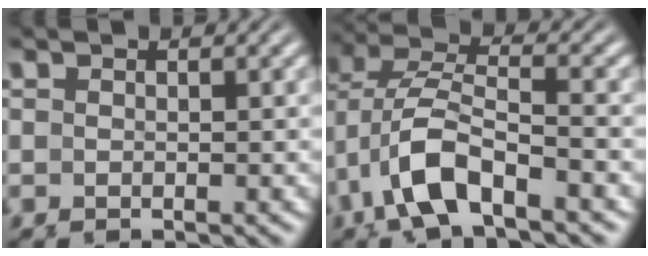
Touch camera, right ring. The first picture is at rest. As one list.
[{"total": 5.1, "force": [-0.4, 3.3, 3.9], "torque": [-0.095, -0.001, -0.007]}]